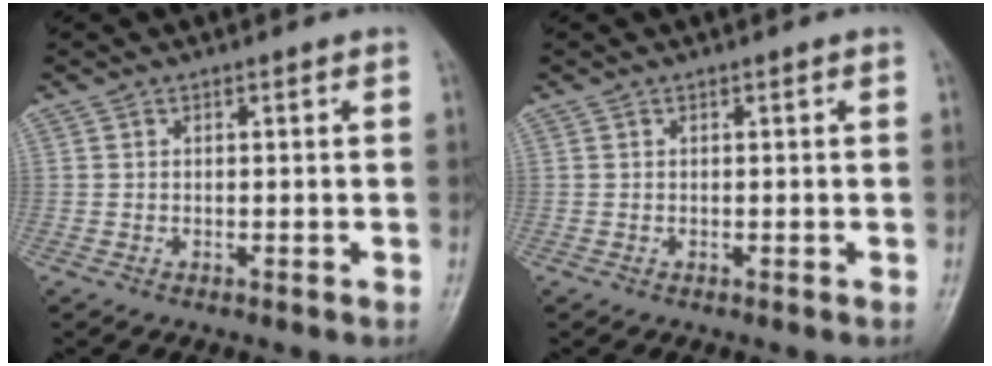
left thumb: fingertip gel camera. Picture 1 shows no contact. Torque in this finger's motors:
{"motor_torque": [-0.05, 0.05, -0.06, 0.04, 0.00]}